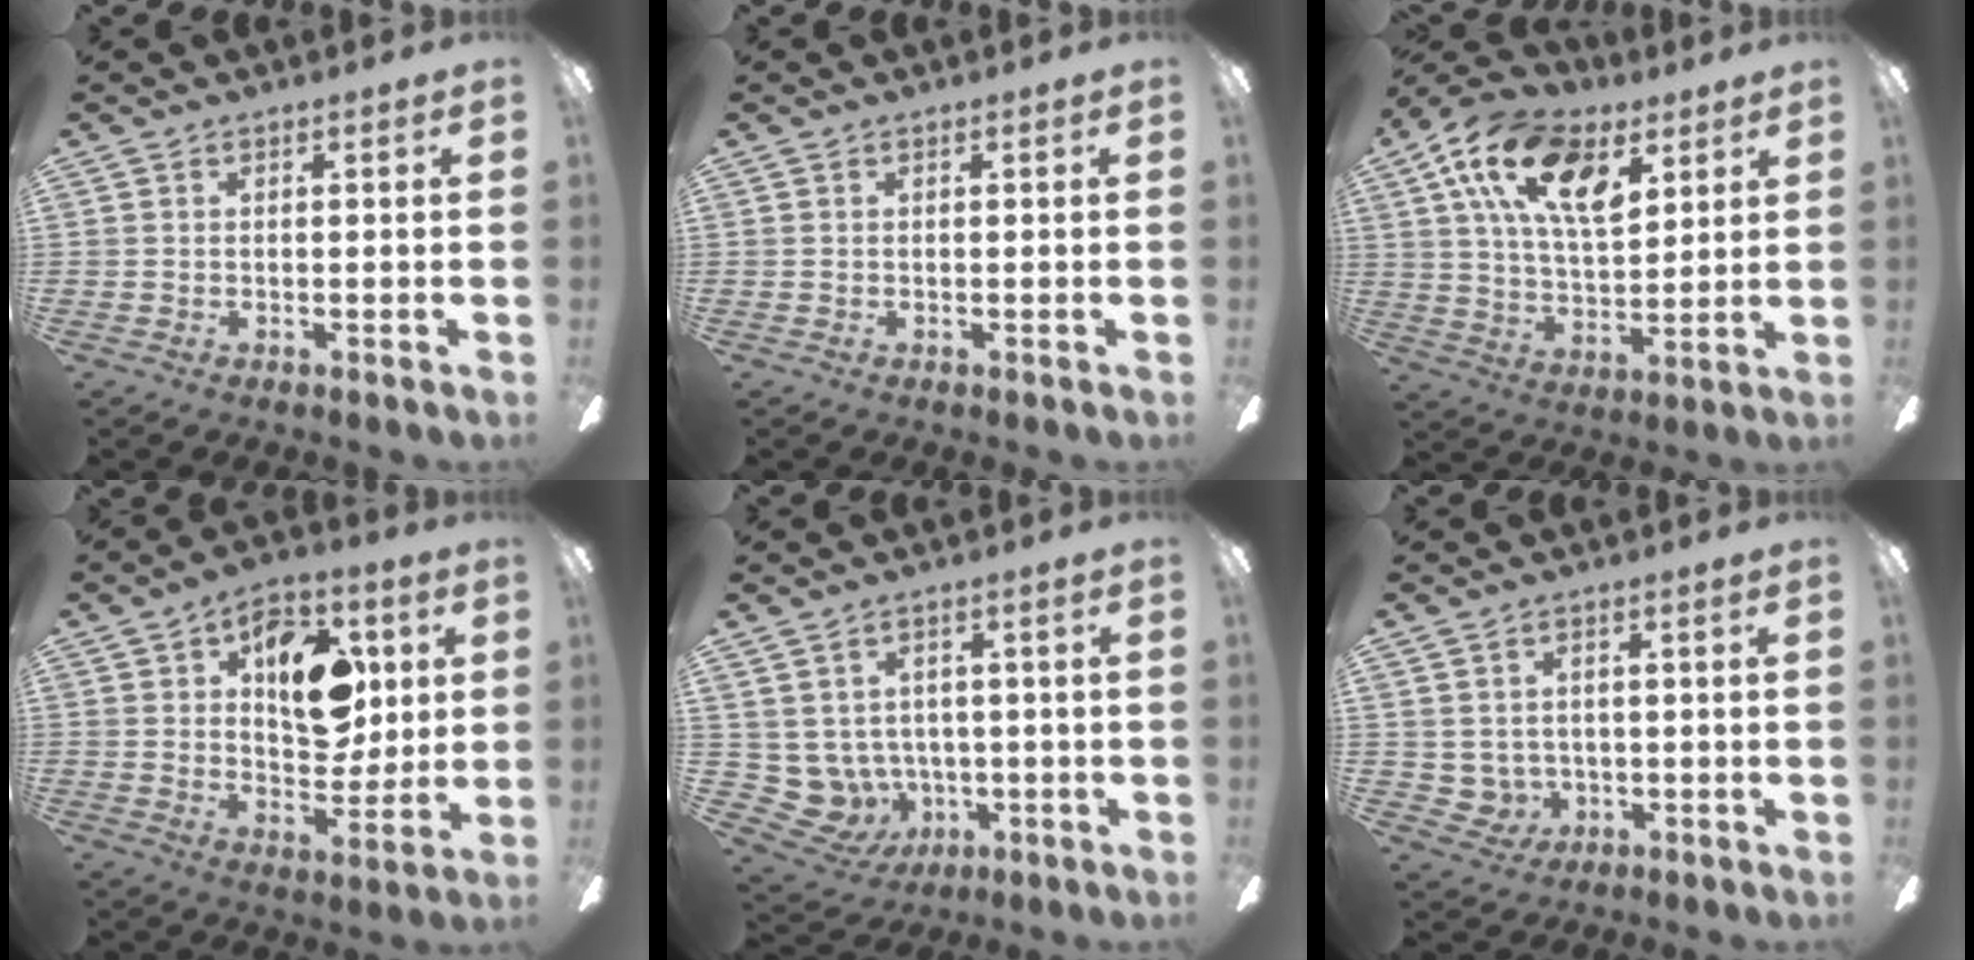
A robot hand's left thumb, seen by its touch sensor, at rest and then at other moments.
{"total": 0.0}
{"total": 18.7, "force": [9.2, 9.7, 13.1], "torque": [-0.242, -0.018, 0.166]}
{"total": 14.8, "force": [4.4, 9.6, 10.3], "torque": [-0.120, 0.002, 0.074]}
{"total": 6.7, "force": [0.9, 6.5, 1.5], "torque": [-0.088, -0.016, 0.022]}
{"total": 3.8, "force": [0.8, 3.6, 0.9], "torque": [-0.036, -0.001, 0.015]}